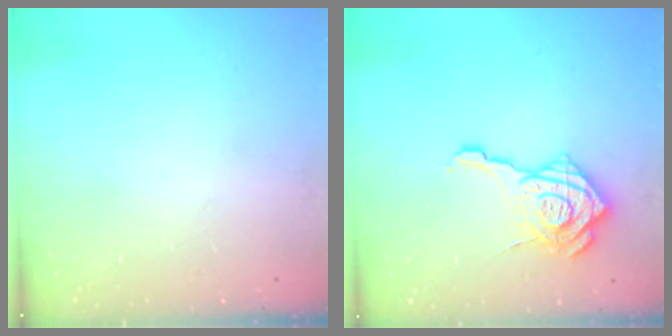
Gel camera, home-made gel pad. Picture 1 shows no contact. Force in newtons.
{"total": 16.6, "press": 16.6, "slide": 1.5}